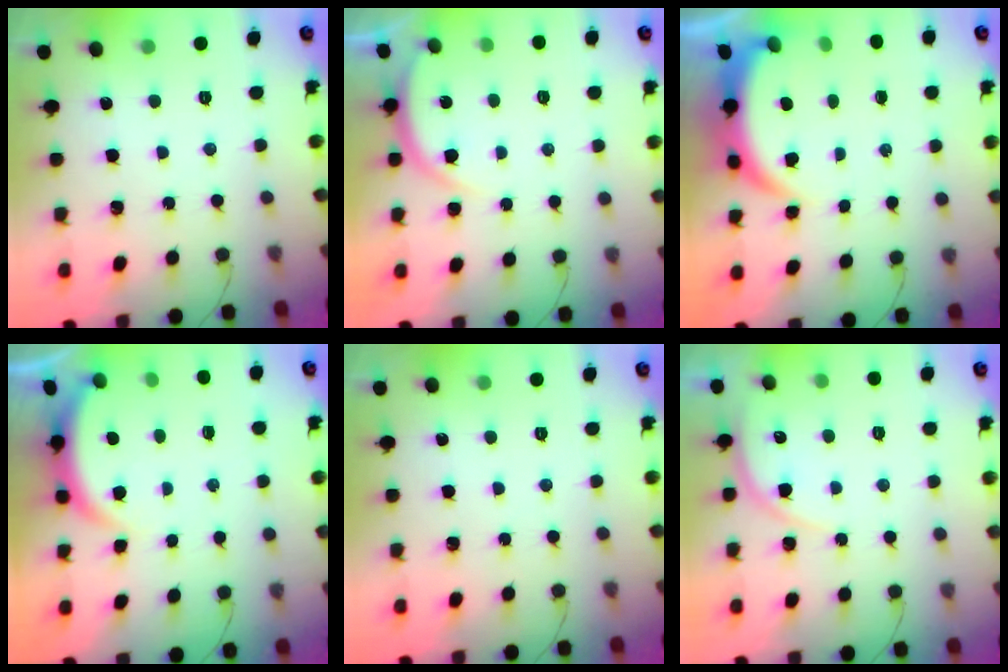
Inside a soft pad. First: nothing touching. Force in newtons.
{"total": 5.2, "press": 5.1, "slide": 0.6}
{"total": 5.8, "press": 5.7, "slide": 0.8}
{"total": 3.7, "press": 3.7, "slide": 0.3}
{"total": 0.0}
{"total": 5.8, "press": 5.8, "slide": 0.4}